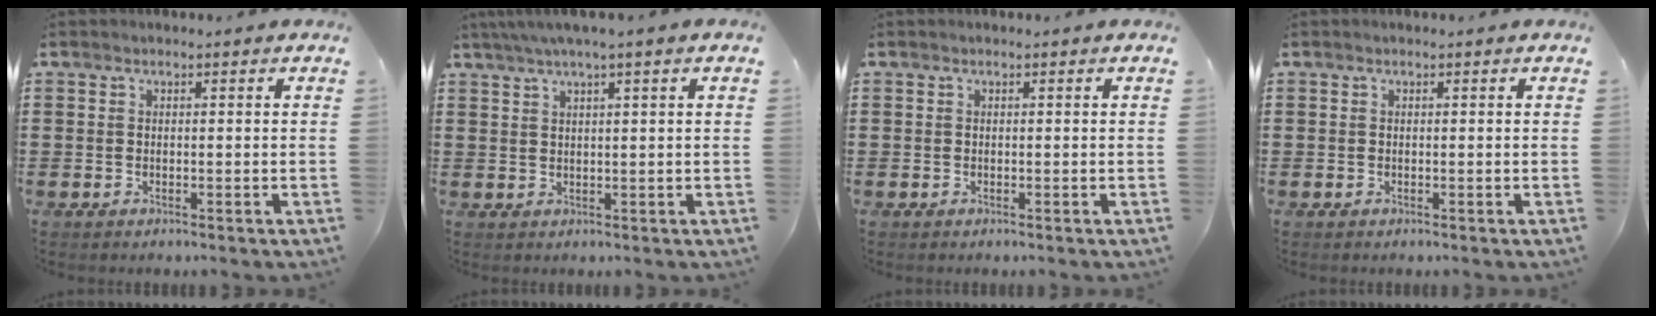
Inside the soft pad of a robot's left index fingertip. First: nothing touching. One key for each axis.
{"total": 2.5, "fx": 1.5, "fy": -0.3, "fz": 2.0, "tx": -0.040, "ty": 0.003, "tz": 0.027}
{"total": 0.0}
{"total": 0.0}